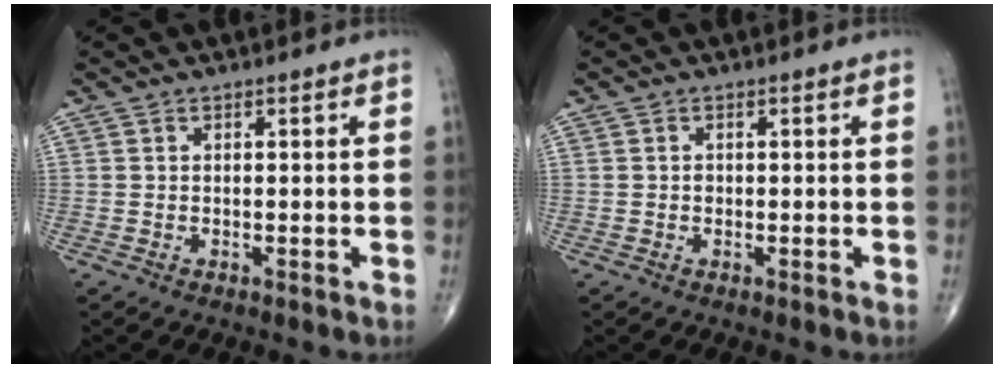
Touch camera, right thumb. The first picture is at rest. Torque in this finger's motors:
{"motor_torque": [0.32, 0.22, -0.07, -0.17, 0.01]}